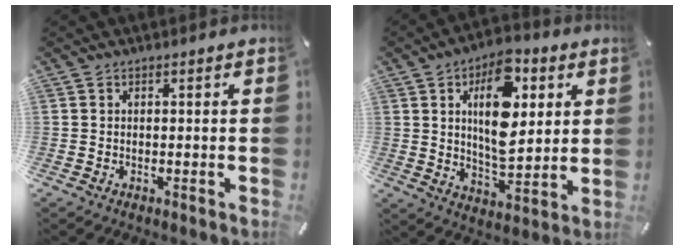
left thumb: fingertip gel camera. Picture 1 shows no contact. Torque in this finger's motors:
{"motor_torque": [2.35, 2.32, 1.49, -1.28, 0.61]}